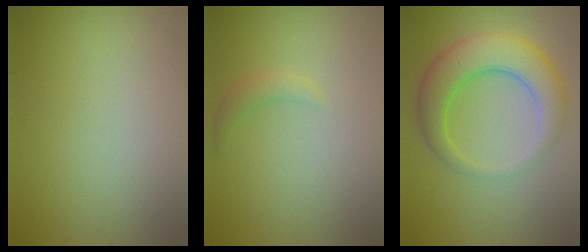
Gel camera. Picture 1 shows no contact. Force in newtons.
{"total": 1.4, "press": 1.4, "slide": 0.1}
{"total": 6.3, "press": 6.3, "slide": 0.3}